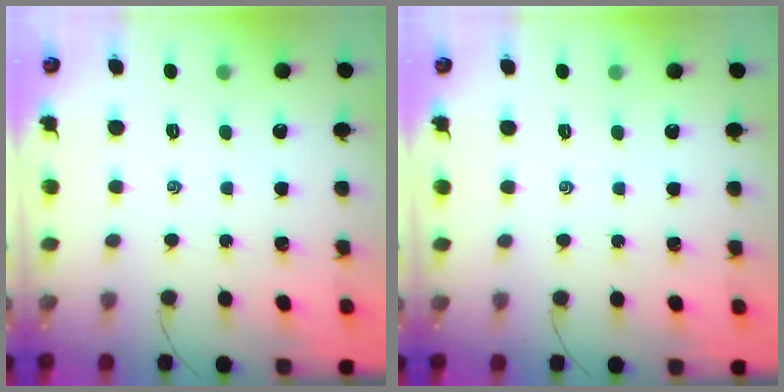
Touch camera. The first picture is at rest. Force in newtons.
{"total": 1.1, "press": 0.9, "slide": 0.5}